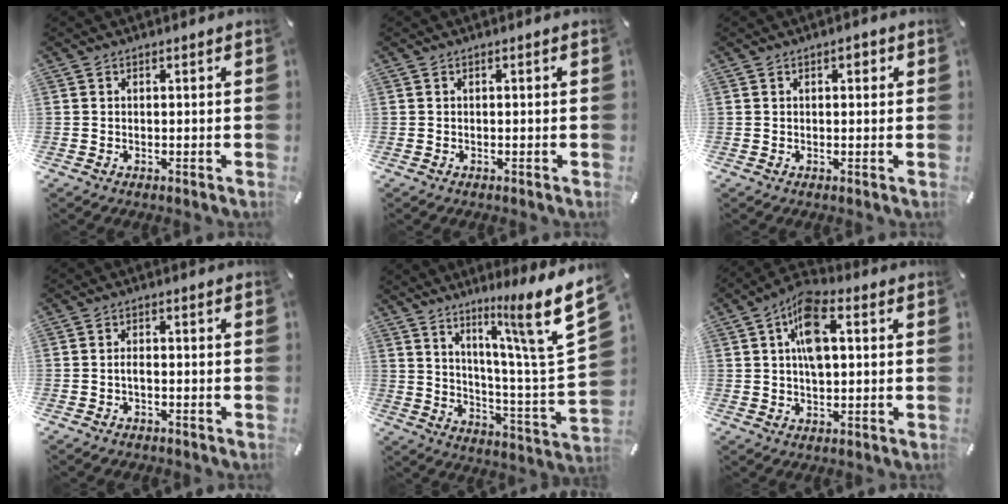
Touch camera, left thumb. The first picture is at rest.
{"total": 0.0}
{"total": 1.9, "force": [0.6, 1.0, 1.5], "torque": [-0.022, 0.005, 0.007]}
{"total": 1.9, "force": [-0.9, 1.0, 1.4], "torque": [-0.029, 0.005, -0.018]}
{"total": 17.6, "force": [11.0, 0.7, 13.7], "torque": [-0.211, -0.091, 0.154]}
{"total": 9.7, "force": [2.0, 5.2, 7.9], "torque": [-0.149, 0.003, 0.034]}